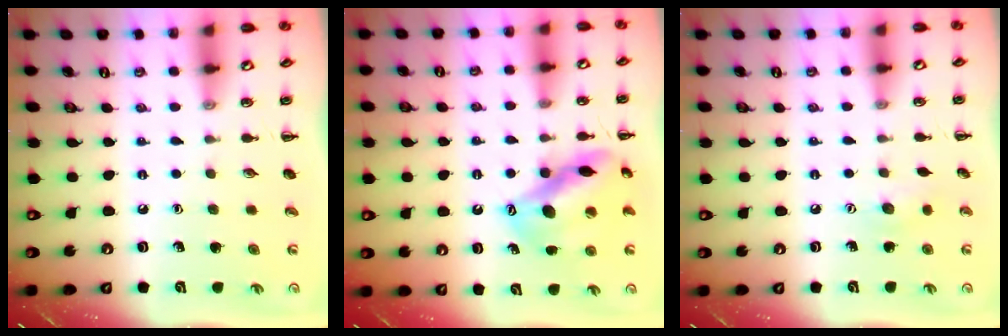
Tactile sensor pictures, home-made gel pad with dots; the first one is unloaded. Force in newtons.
{"total": 14.6, "press": 14.1, "slide": 3.7}
{"total": 6.5, "press": 6.3, "slide": 1.4}